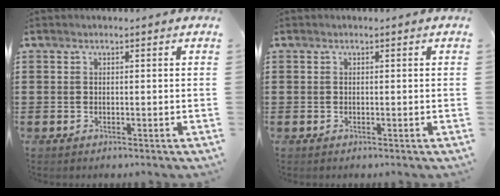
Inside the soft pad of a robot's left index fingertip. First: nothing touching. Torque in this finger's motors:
{"motor_torque": [0.00, 0.00, 0.00, 0.00]}